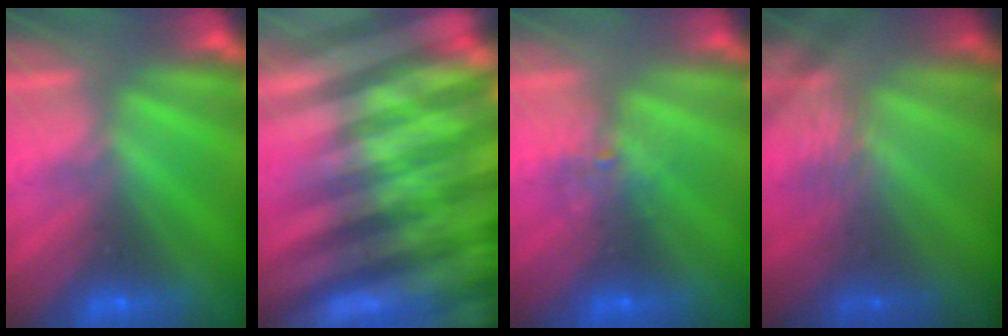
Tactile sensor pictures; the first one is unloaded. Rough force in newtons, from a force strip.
{"total": 6.0}
{"total": 2.1}
{"total": 2.1}